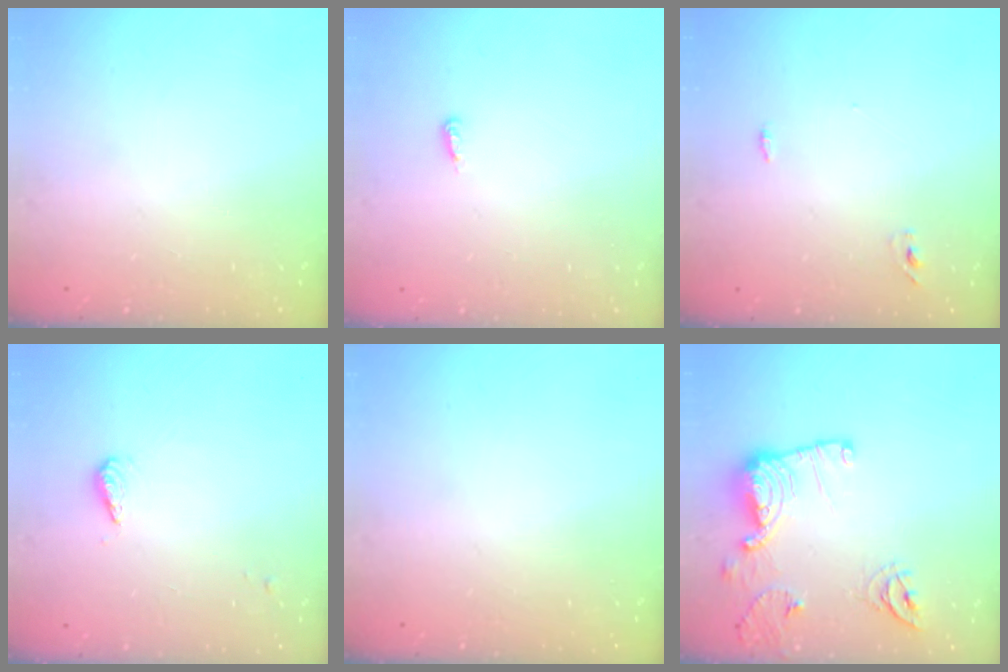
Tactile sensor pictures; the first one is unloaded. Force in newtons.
{"total": 3.7, "press": 3.7, "slide": 0.2}
{"total": 2.9, "press": 2.7, "slide": 1.0}
{"total": 3.6, "press": 3.5, "slide": 1.1}
{"total": 0.0}
{"total": 13.7, "press": 13.6, "slide": 1.4}